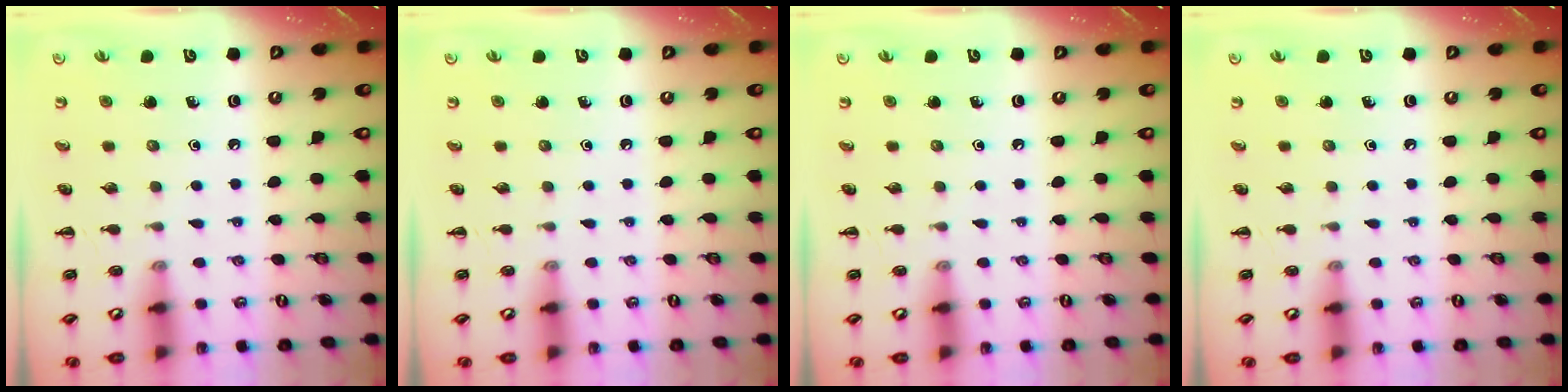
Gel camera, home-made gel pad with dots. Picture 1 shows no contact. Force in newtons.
{"total": 0.0}
{"total": 0.0}
{"total": 0.0}